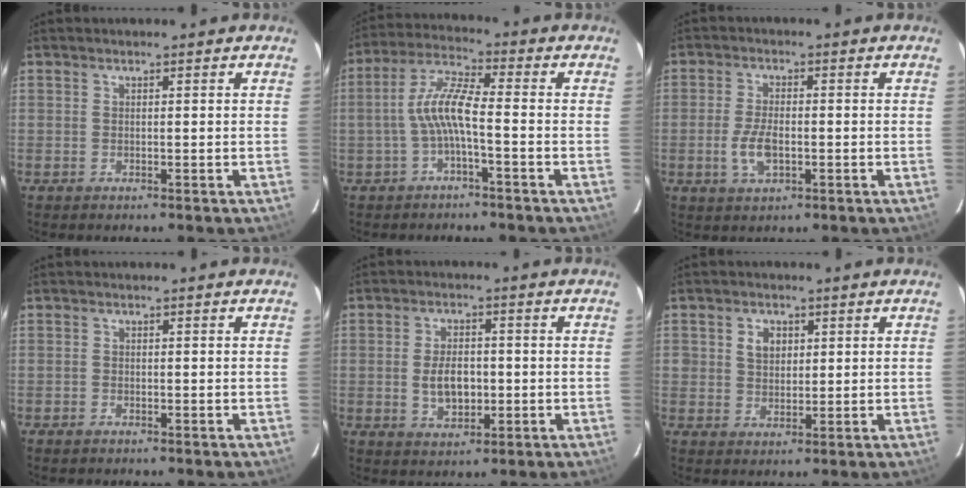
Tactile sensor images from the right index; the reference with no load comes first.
{"total": 6.9, "force": [-2.0, 1.1, 6.6], "torque": [-0.154, 0.016, -0.036]}
{"total": 5.6, "force": [-1.5, 2.7, 4.7], "torque": [-0.102, -0.004, -0.027]}
{"total": 0.6, "force": [-0.6, 0.3, 0.1], "torque": [-0.004, 0.001, -0.011]}
{"total": 6.6, "force": [-0.8, 4.0, 5.2], "torque": [-0.101, -0.002, -0.007]}
{"total": 3.9, "force": [1.3, 3.3, 1.6], "torque": [-0.025, 0.010, 0.026]}